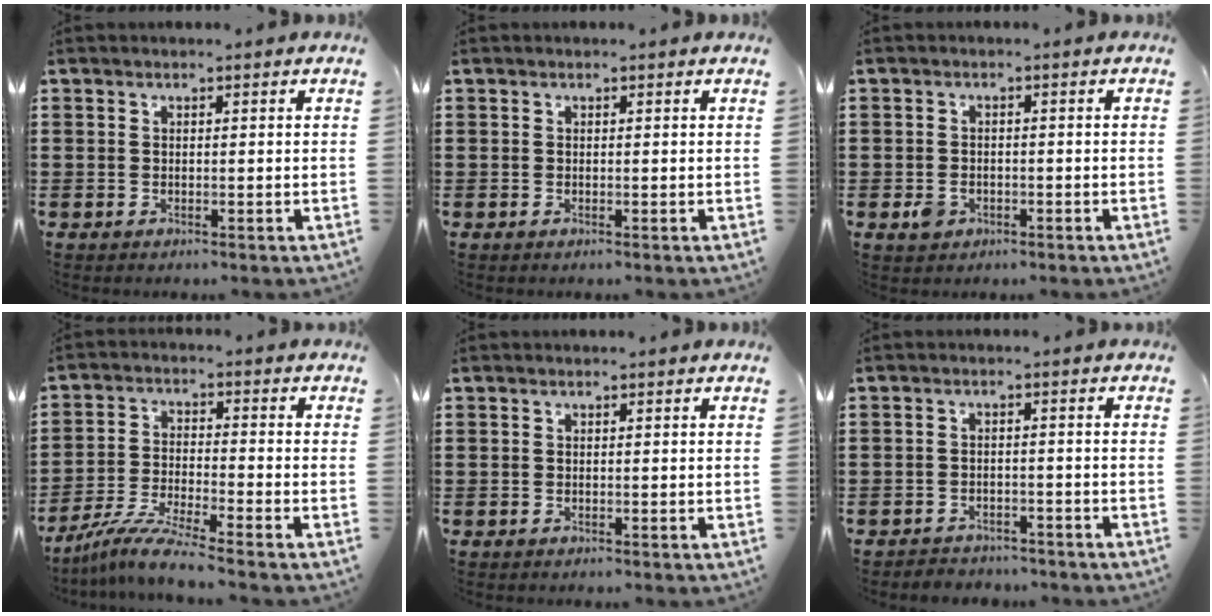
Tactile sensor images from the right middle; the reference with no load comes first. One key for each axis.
{"total": 0.0}
{"total": 2.0, "fx": -0.9, "fy": 1.4, "fz": 1.1, "tx": -0.030, "ty": -0.003, "tz": -0.019}
{"total": 6.6, "fx": -5.8, "fy": -0.3, "fz": 3.1, "tx": -0.076, "ty": -0.019, "tz": -0.113}
{"total": 0.0}
{"total": 2.4, "fx": -2.3, "fy": 0.4, "fz": -0.2, "tx": -0.005, "ty": -0.003, "tz": -0.052}